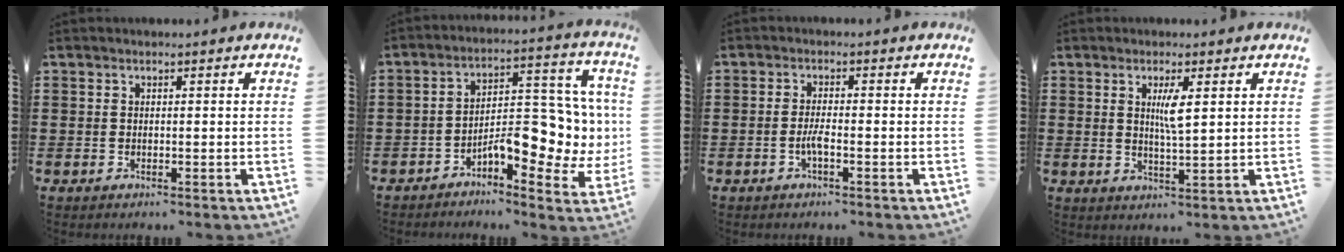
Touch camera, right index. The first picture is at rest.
{"total": 9.1, "force": [-2.5, 4.5, 7.5], "torque": [-0.101, -0.011, -0.047]}
{"total": 2.5, "force": [-1.1, 0.2, 2.2], "torque": [-0.048, -0.006, -0.022]}
{"total": 3.5, "force": [1.1, 0.5, 3.2], "torque": [-0.067, 0.003, 0.015]}